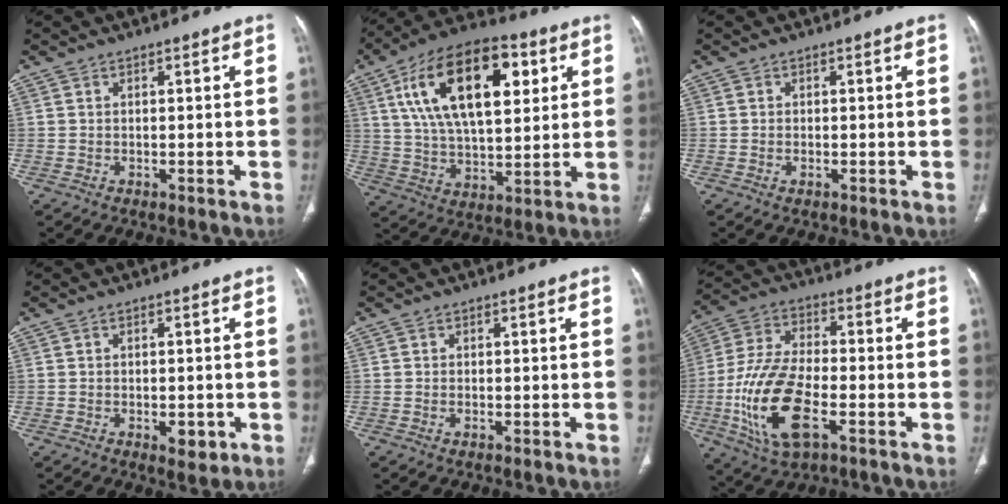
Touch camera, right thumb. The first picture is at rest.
{"total": 23.0, "force": [7.9, 11.3, 18.4], "torque": [-0.296, -0.006, 0.131]}
{"total": 0.8, "force": [-0.3, 0.3, 0.6], "torque": [-0.016, 0.000, -0.005]}
{"total": 3.7, "force": [-1.2, 1.9, 2.9], "torque": [-0.026, 0.000, -0.008]}
{"total": 0.6, "force": [-0.2, 0.3, 0.5], "torque": [-0.014, 0.000, -0.005]}
{"total": 17.4, "force": [-5.4, 7.8, 14.6], "torque": [-0.301, 0.012, -0.095]}